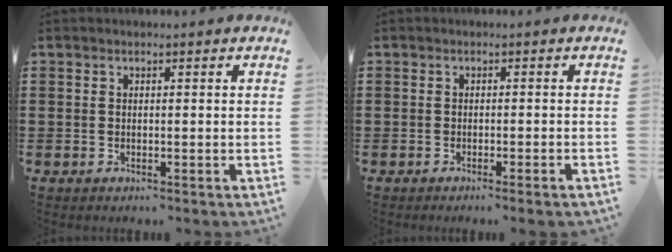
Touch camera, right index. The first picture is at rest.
{"total": 0.8, "force": [-0.5, -0.2, 0.5], "torque": [-0.011, -0.003, -0.011]}